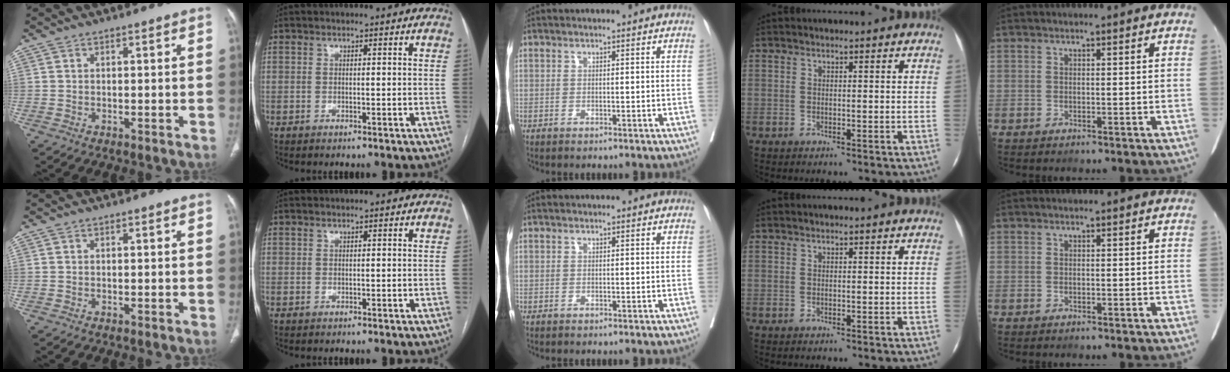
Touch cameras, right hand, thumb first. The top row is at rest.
{}